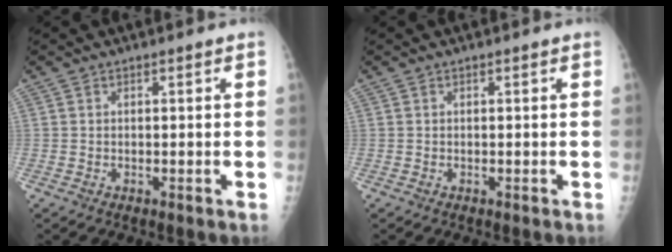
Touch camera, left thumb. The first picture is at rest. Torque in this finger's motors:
{"motor_torque": [0.01, 0.01, -0.02, -0.02, 0.00]}